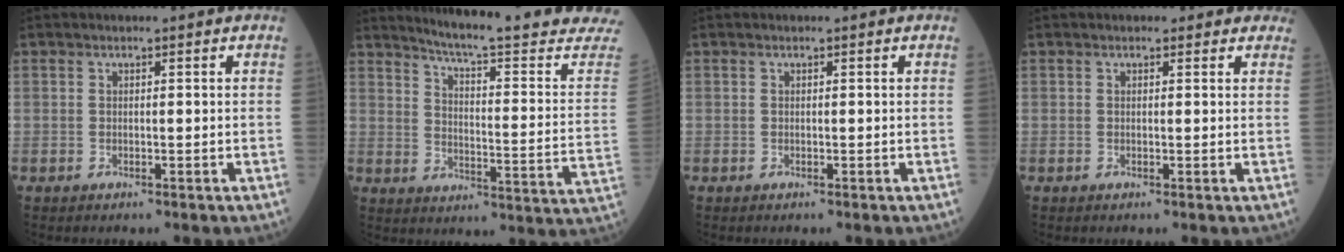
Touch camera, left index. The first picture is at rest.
{"total": 20.4, "force": [18.9, -0.6, 7.7], "torque": [-0.113, -0.100, 0.231]}
{"total": 0.0}
{"total": 3.0, "force": [2.6, 1.4, 0.5], "torque": [0.009, 0.002, 0.014]}